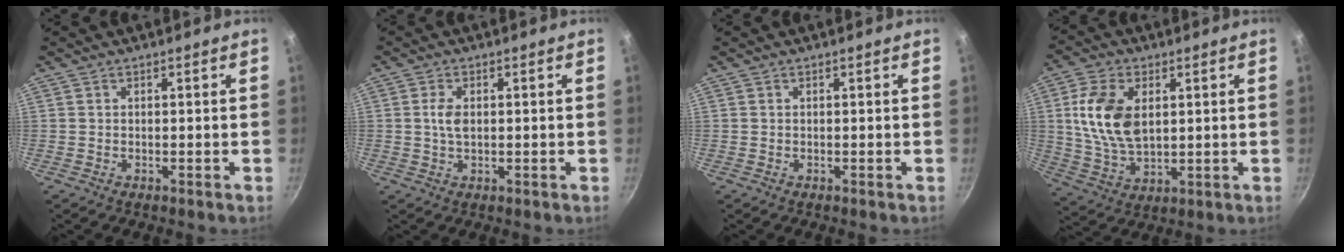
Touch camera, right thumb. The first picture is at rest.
{"total": 3.1, "force": [0.3, 1.8, 2.5], "torque": [-0.046, 0.003, 0.005]}
{"total": 0.0}
{"total": 12.8, "force": [2.6, 7.8, 9.8], "torque": [-0.179, -0.014, 0.055]}